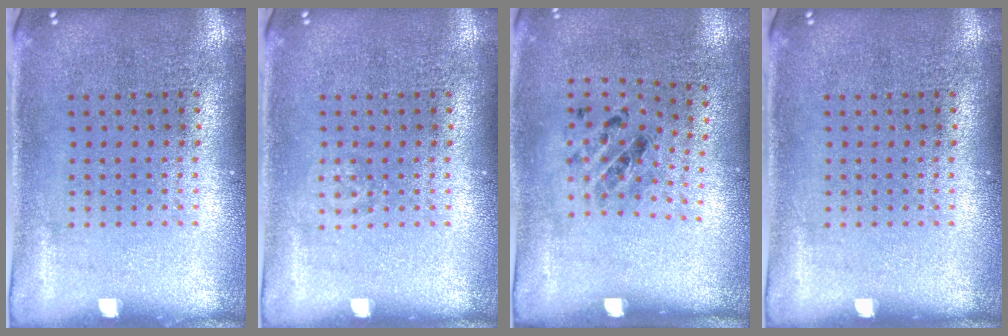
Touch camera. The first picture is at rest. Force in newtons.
{"total": 0.6, "press": 0.6, "slide": 0.2}
{"total": 1.2, "press": 0.6, "slide": 1.1}
{"total": 0.0}